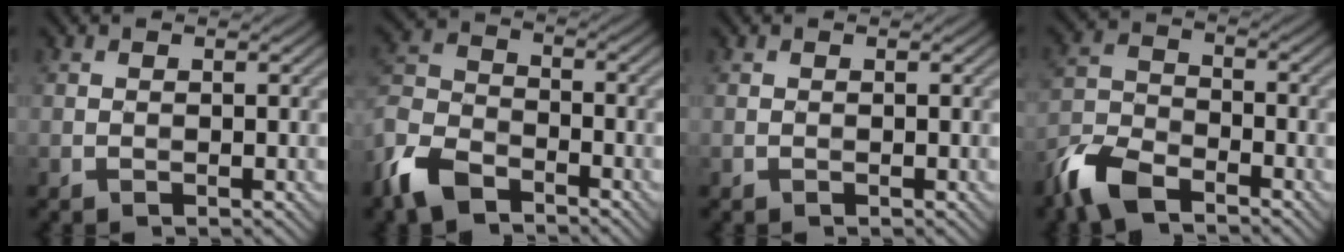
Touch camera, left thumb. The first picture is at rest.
{"total": 9.2, "force": [-6.5, 4.6, 4.6], "torque": [-0.115, -0.010, -0.149]}
{"total": 0.0}
{"total": 8.1, "force": [-6.1, 3.3, 4.1], "torque": [-0.090, -0.008, -0.140]}